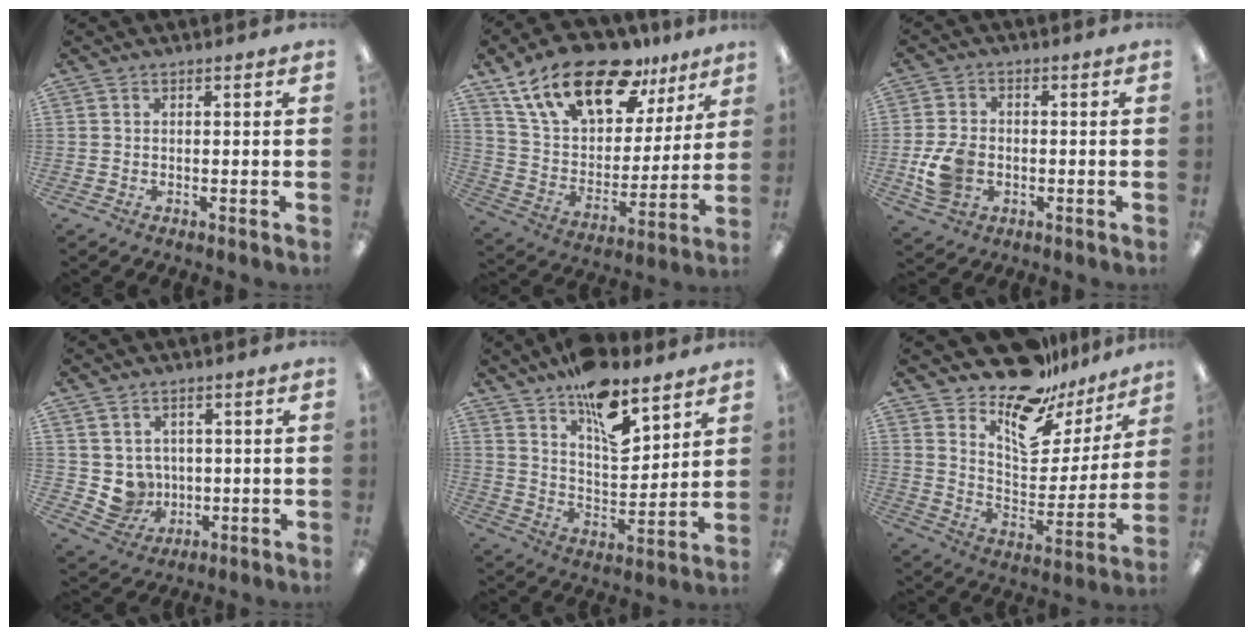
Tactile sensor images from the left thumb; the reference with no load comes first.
{"total": 21.5, "force": [14.7, 10.0, 12.1], "torque": [-0.210, -0.082, 0.262]}
{"total": 8.6, "force": [-1.9, 6.5, 5.2], "torque": [-0.103, 0.012, -0.032]}
{"total": 6.2, "force": [1.5, 6.0, 0.6], "torque": [-0.024, -0.008, 0.037]}
{"total": 14.7, "force": [10.4, 6.1, 8.5], "torque": [-0.119, -0.068, 0.178]}
{"total": 16.1, "force": [13.2, 6.7, 6.4], "torque": [-0.109, -0.110, 0.229]}